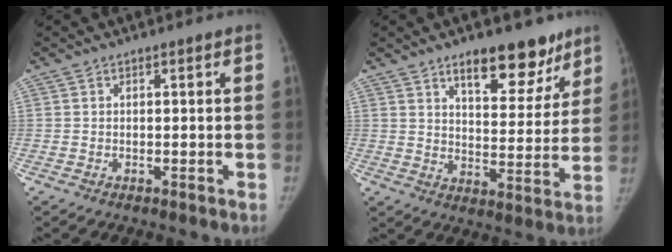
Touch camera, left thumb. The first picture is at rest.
{"total": 13.6, "force": [9.3, 6.0, 7.9], "torque": [-0.058, -0.056, 0.138]}